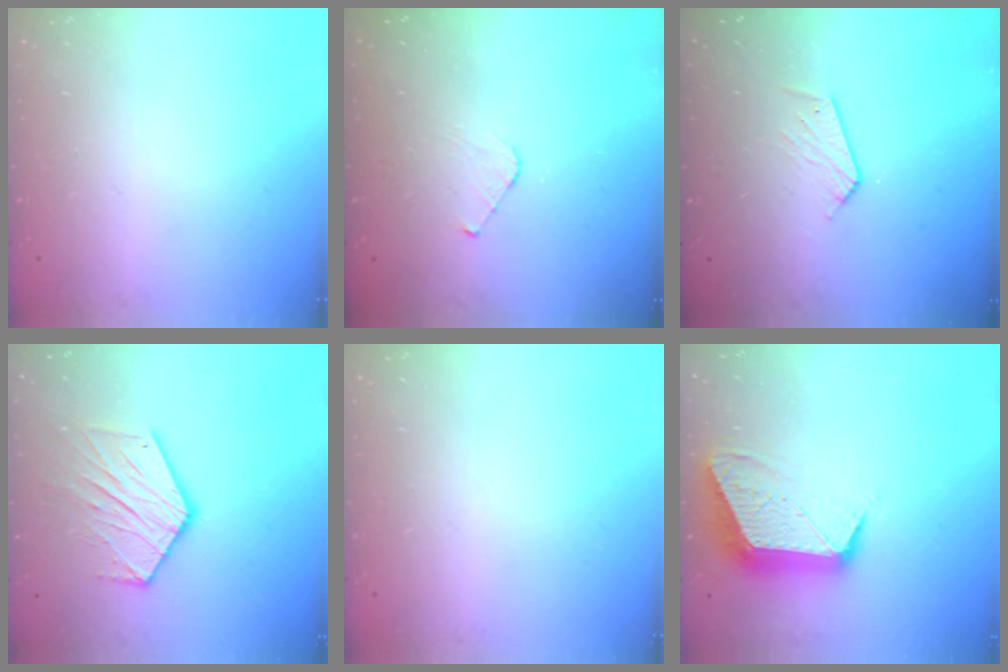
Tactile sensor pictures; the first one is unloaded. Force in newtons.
{"total": 4.3, "press": 4.3, "slide": 0.4}
{"total": 5.4, "press": 5.4, "slide": 0.4}
{"total": 13.2, "press": 13.2, "slide": 1.0}
{"total": 0.0}
{"total": 12.8, "press": 12.8, "slide": 0.6}